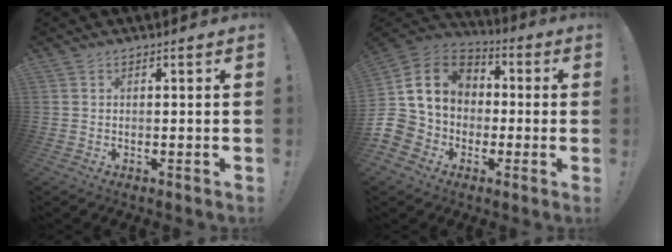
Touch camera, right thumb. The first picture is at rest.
{"total": 14.8, "force": [0.5, 12.8, 7.3], "torque": [-0.150, 0.013, 0.022]}